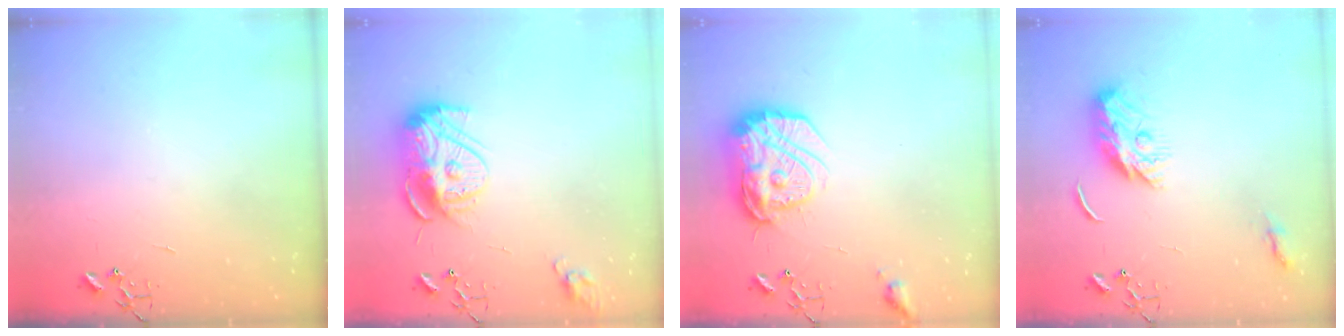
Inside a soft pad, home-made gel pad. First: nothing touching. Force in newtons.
{"total": 13.5, "press": 13.4, "slide": 1.1}
{"total": 18.2, "press": 18.2, "slide": 1.5}
{"total": 10.2, "press": 10.2, "slide": 0.1}